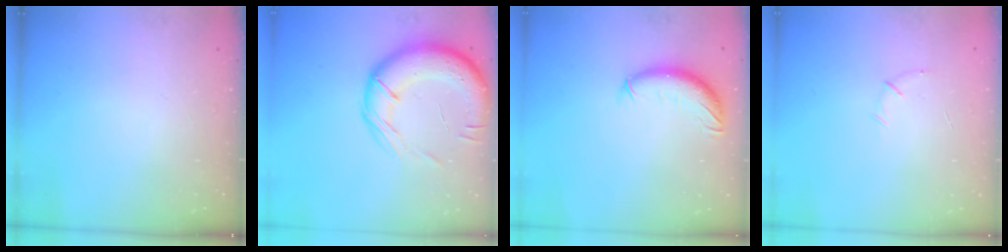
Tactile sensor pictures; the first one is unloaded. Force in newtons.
{"total": 18.4, "press": 18.0, "slide": 3.7}
{"total": 10.2, "press": 10.0, "slide": 2.1}
{"total": 5.2, "press": 5.0, "slide": 1.1}